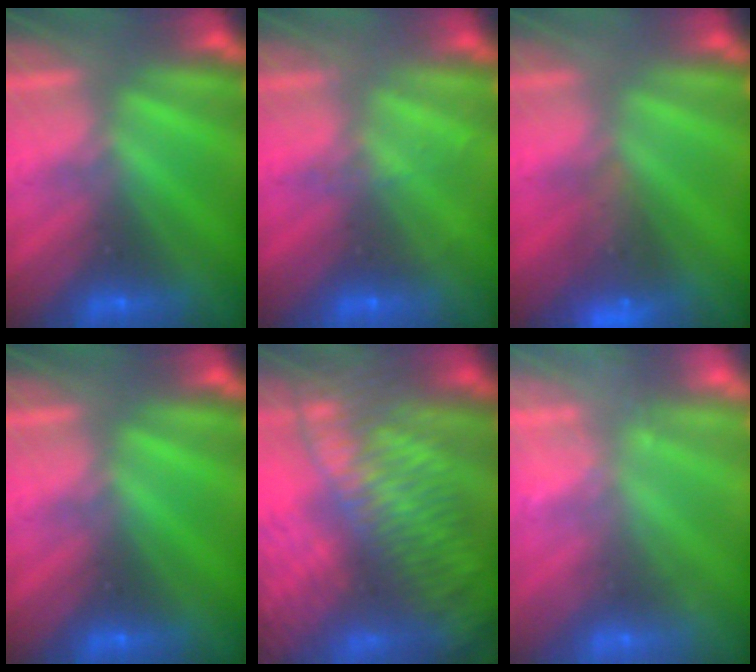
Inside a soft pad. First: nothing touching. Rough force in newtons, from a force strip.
{"total": 1.9}
{"total": 8.3}
{"total": 0.0}
{"total": 13.7}
{"total": 2.4}